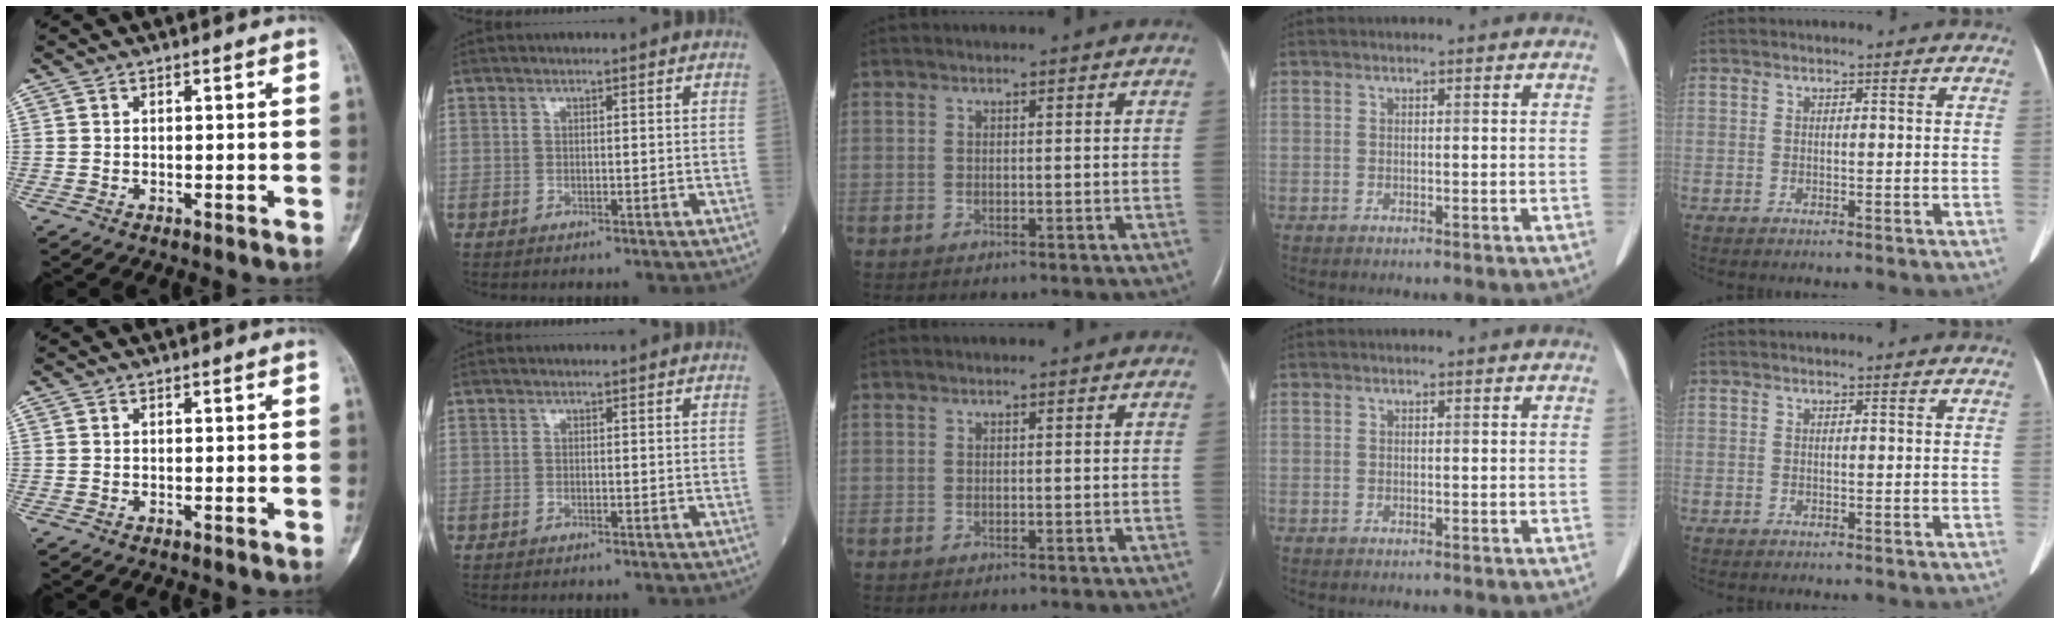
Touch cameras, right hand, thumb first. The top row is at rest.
{}